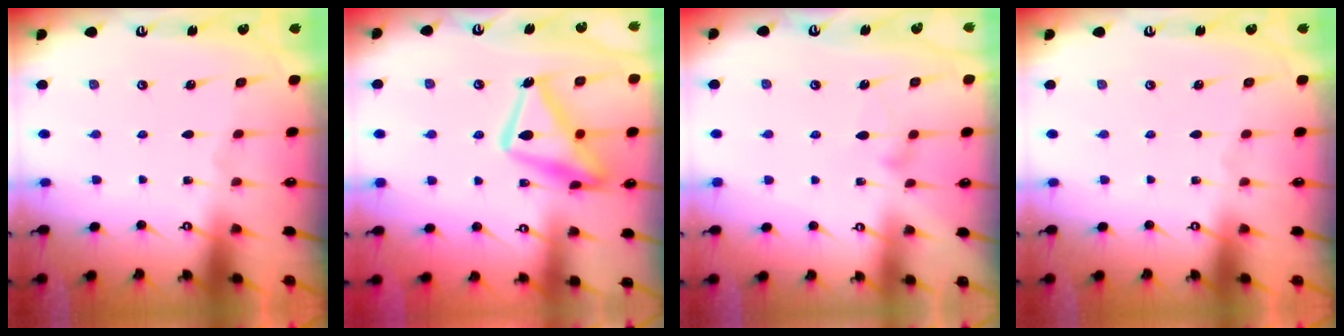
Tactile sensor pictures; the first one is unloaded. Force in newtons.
{"total": 17.4, "press": 17.4, "slide": 1.5}
{"total": 7.0, "press": 7.0, "slide": 0.5}
{"total": 0.0}